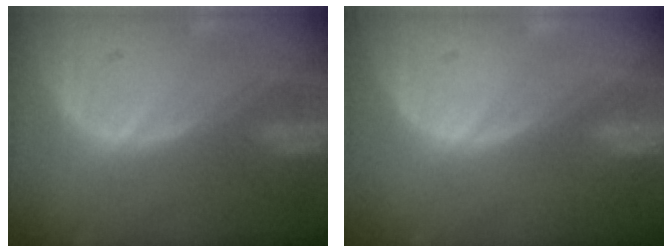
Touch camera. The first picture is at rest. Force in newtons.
{"total": 0.0}